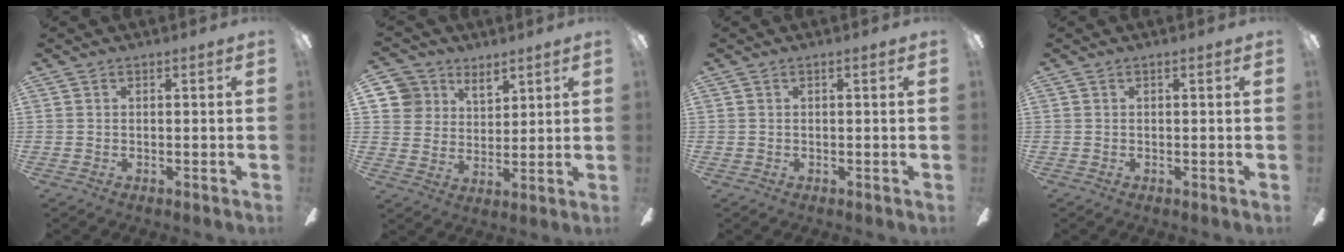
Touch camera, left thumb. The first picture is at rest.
{"total": 9.4, "force": [7.0, 6.2, 1.1], "torque": [-0.039, -0.039, 0.137]}
{"total": 0.5, "force": [0.1, 0.3, 0.4], "torque": [-0.008, 0.004, 0.000]}
{"total": 0.0}